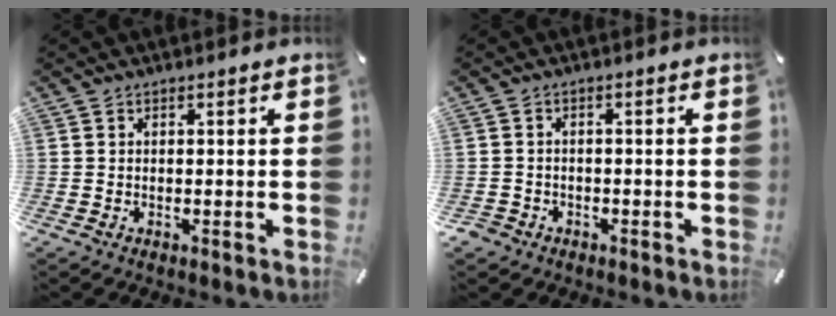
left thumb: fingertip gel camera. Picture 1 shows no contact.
{"total": 2.5, "force": [-1.6, 1.9, 0.5], "torque": [-0.016, 0.006, -0.035]}